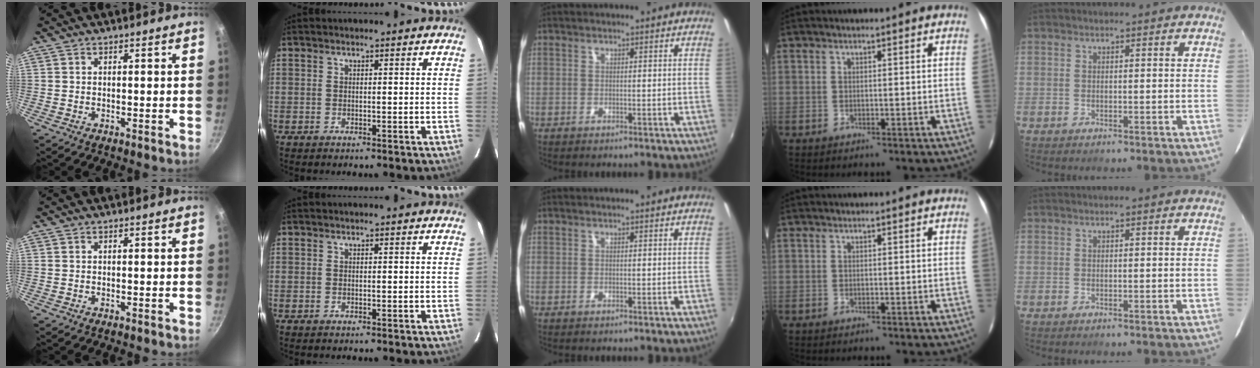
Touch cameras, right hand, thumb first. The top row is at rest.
{}